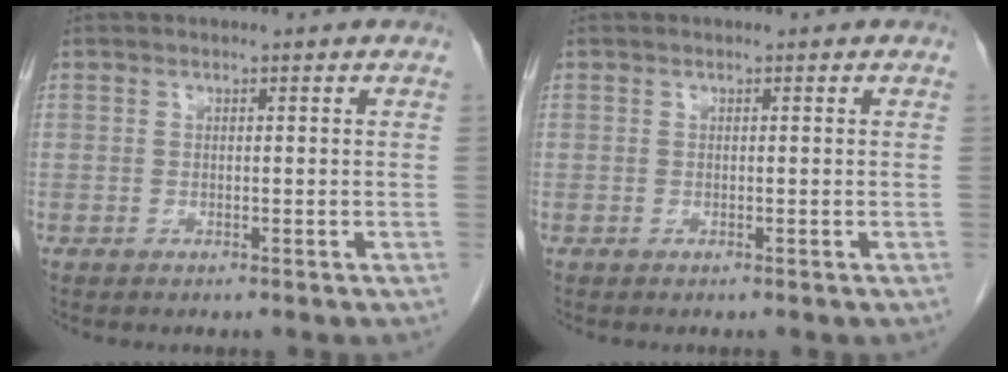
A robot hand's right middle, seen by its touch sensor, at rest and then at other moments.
{"total": 0.0}